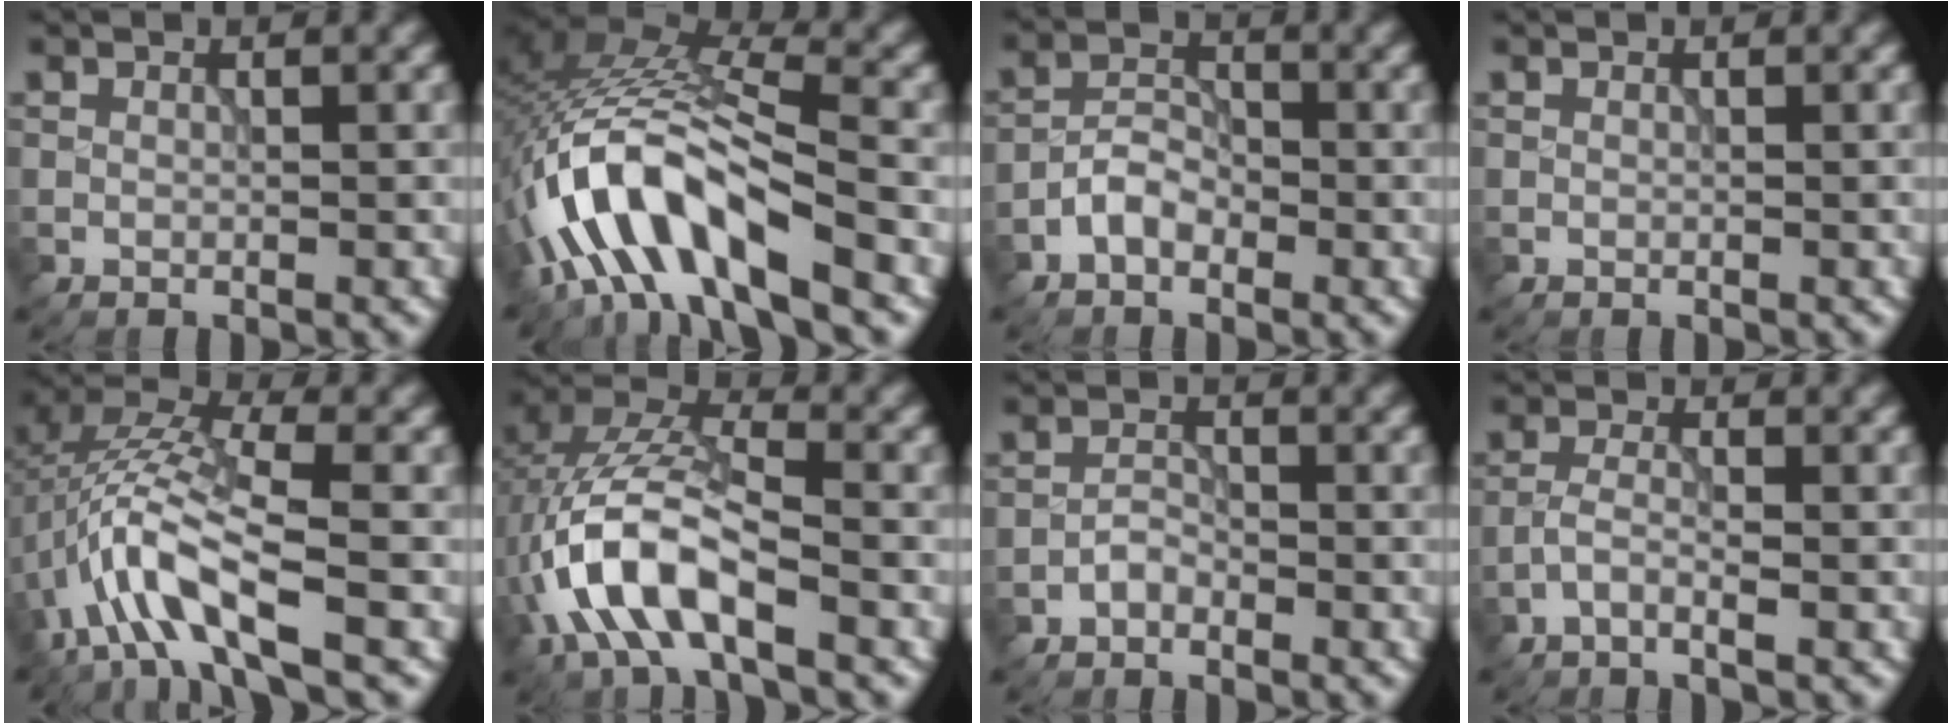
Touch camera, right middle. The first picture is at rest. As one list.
[{"total": 9.5, "force": [-5.0, 2.9, 7.5], "torque": [-0.137, 0.015, -0.095]}, {"total": 2.6, "force": [-1.6, 1.5, 1.5], "torque": [-0.023, 0.010, -0.035]}, {"total": 0.0}, {"total": 7.2, "force": [-2.1, 2.4, 6.4], "torque": [-0.137, 0.014, -0.053]}, {"total": 8.5, "force": [-3.0, 3.7, 7.0], "torque": [-0.152, 0.012, -0.062]}, {"total": 1.3, "force": [-1.0, 0.6, 0.6], "torque": [-0.010, 0.004, -0.023]}, {"total": 1.8, "force": [-1.1, 0.3, 1.4], "torque": [-0.029, 0.005, -0.031]}]